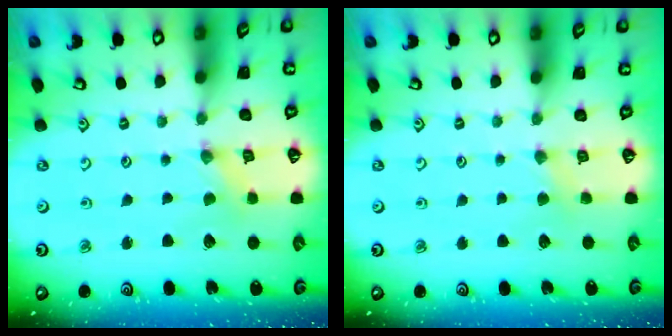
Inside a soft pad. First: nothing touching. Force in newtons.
{"total": 3.0, "press": 3.0, "slide": 0.4}